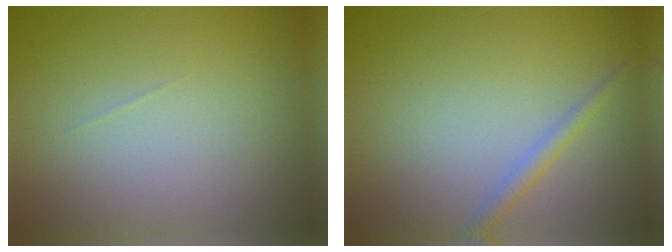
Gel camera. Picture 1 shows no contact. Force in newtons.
{"total": 1.4, "press": 1.4, "slide": 0.1}